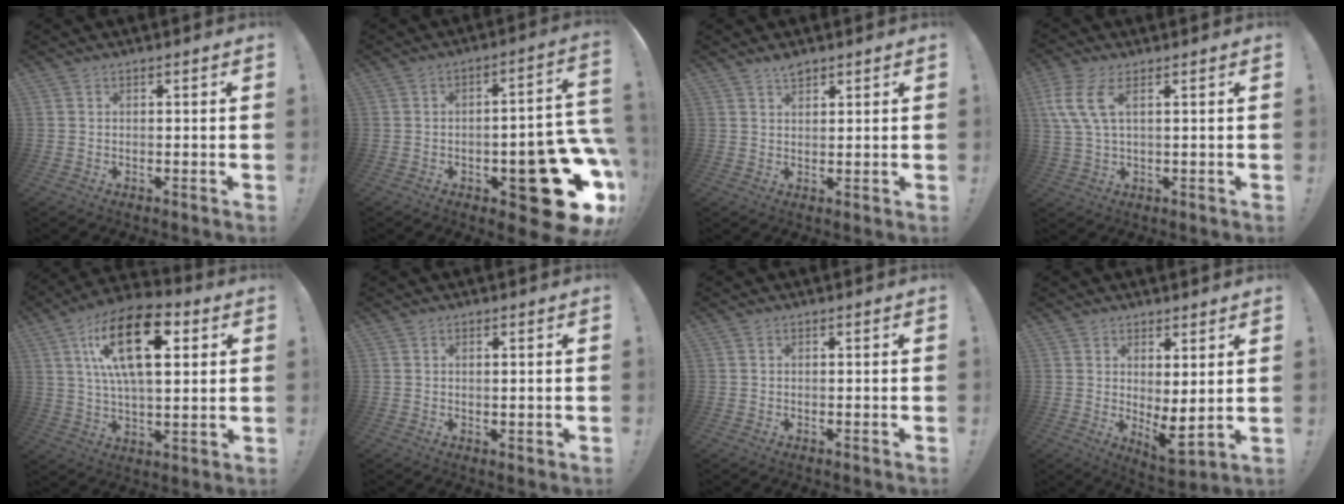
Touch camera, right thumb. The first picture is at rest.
{"total": 24.1, "force": [-8.4, 10.5, 20.0], "torque": [-0.201, 0.040, -0.105]}
{"total": 3.0, "force": [2.6, 1.1, 1.1], "torque": [-0.014, -0.016, 0.045]}
{"total": 8.5, "force": [3.1, 3.2, 7.2], "torque": [-0.149, -0.005, 0.063]}
{"total": 20.8, "force": [6.9, 9.8, 17.0], "torque": [-0.304, -0.013, 0.106]}
{"total": 1.1, "force": [0.6, 0.4, 0.8], "torque": [-0.012, 0.000, 0.011]}
{"total": 0.0}
{"total": 5.8, "force": [0.9, 1.7, 5.5], "torque": [-0.061, -0.029, 0.021]}